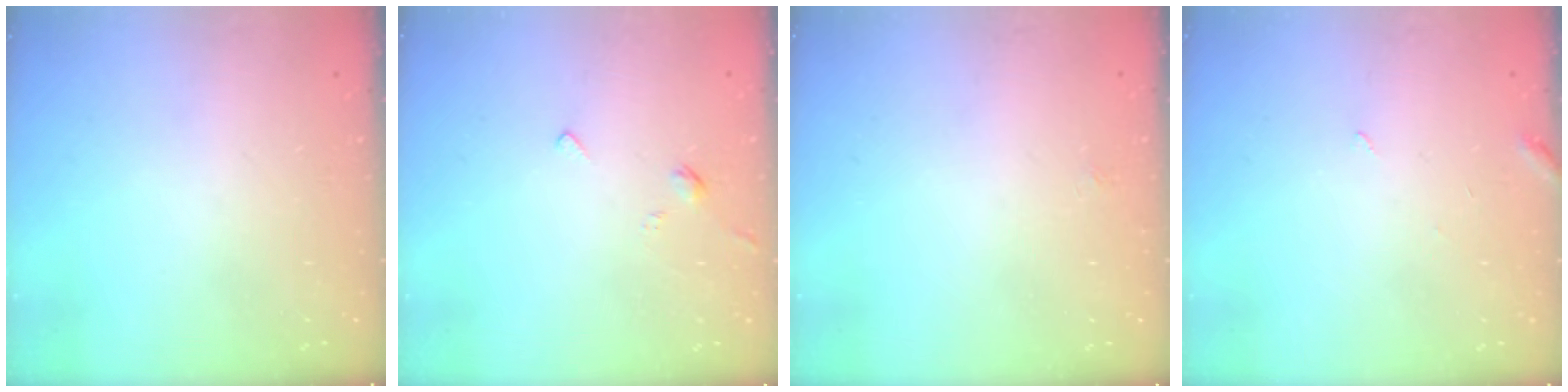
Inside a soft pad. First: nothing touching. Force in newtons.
{"total": 2.4, "press": 2.4, "slide": 0.5}
{"total": 1.9, "press": 1.8, "slide": 0.4}
{"total": 3.0, "press": 3.0, "slide": 0.2}